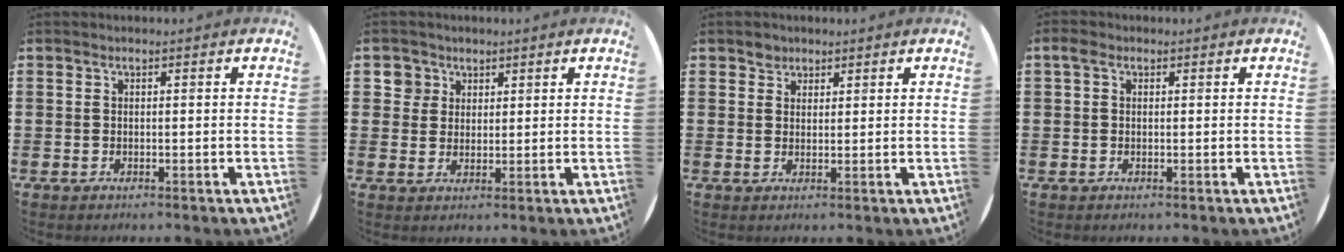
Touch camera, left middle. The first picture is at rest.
{"total": 2.9, "force": [1.8, 2.2, 0.1], "torque": [0.007, 0.002, 0.033]}
{"total": 1.9, "force": [1.6, 1.1, 0.0], "torque": [0.006, -0.001, 0.030]}
{"total": 1.0, "force": [0.3, 0.8, 0.5], "torque": [-0.005, 0.005, 0.003]}